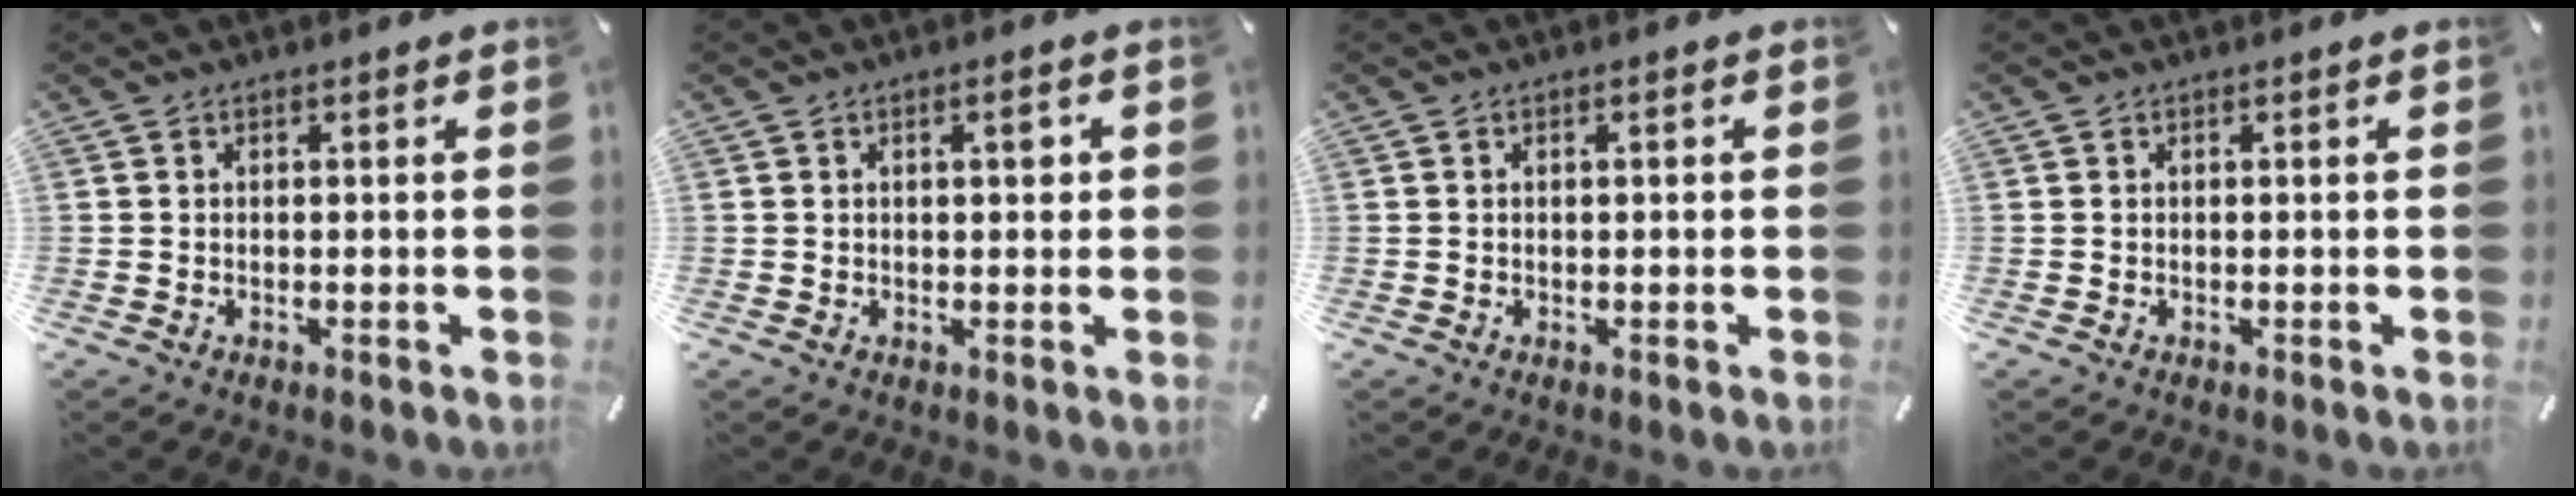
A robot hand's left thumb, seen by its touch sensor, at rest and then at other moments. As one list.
[{"total": 3.2, "force": [0.8, 1.3, 2.8], "torque": [-0.032, -0.001, 0.005]}, {"total": 0.9, "force": [0.0, 0.3, 0.9], "torque": [-0.016, 0.003, -0.001]}, {"total": 0.0}]